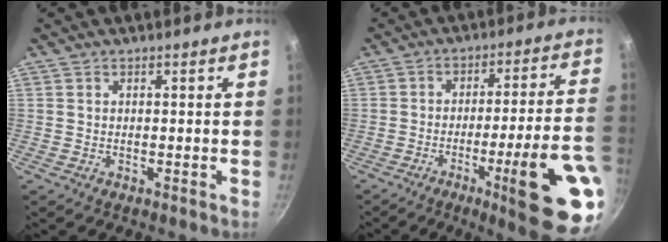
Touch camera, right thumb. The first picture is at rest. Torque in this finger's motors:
{"motor_torque": [2.42, 2.59, 1.48, -1.29, 0.44]}